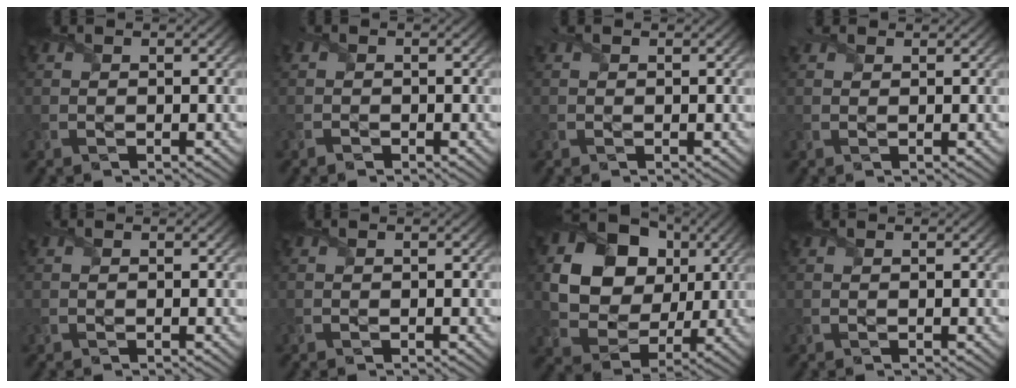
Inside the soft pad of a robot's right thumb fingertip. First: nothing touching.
{"total": 0.8, "force": [-0.6, 0.6, 0.0], "torque": [-0.003, -0.001, -0.019]}
{"total": 0.9, "force": [0.6, 0.5, 0.4], "torque": [-0.015, 0.004, 0.007]}
{"total": 1.6, "force": [1.4, 0.7, 0.5], "torque": [-0.017, 0.008, 0.022]}
{"total": 0.0}
{"total": 0.0}
{"total": 14.6, "force": [3.8, 11.8, 7.6], "torque": [-0.202, 0.030, 0.082]}
{"total": 0.5, "force": [0.5, 0.0, -0.1], "torque": [-0.003, 0.000, 0.007]}